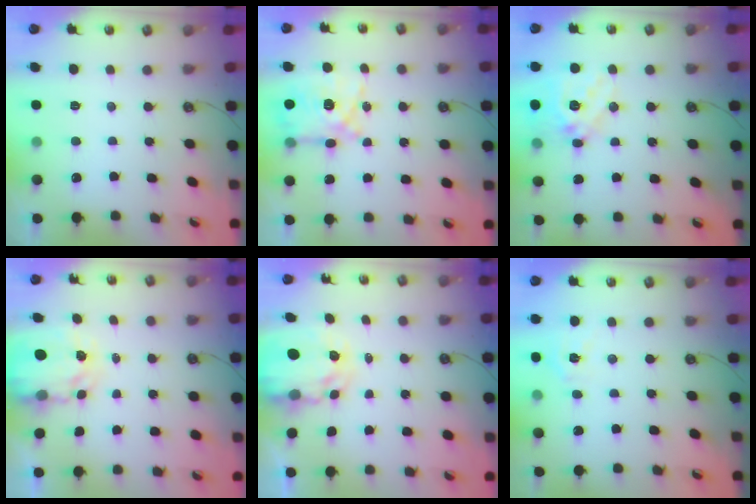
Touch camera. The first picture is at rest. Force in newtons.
{"total": 9.0, "press": 9.0, "slide": 0.7}
{"total": 17.6, "press": 17.4, "slide": 3.0}
{"total": 4.0, "press": 4.0, "slide": 0.3}
{"total": 6.3, "press": 6.3, "slide": 0.5}
{"total": 6.6, "press": 6.5, "slide": 0.7}